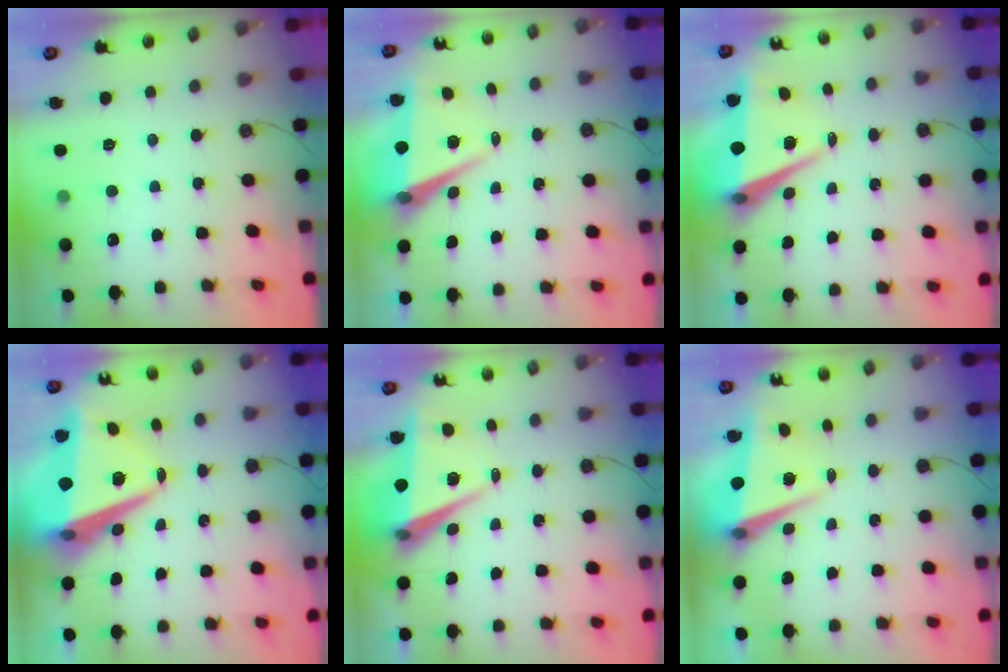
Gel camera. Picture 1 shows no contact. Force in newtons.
{"total": 7.6, "press": 6.3, "slide": 4.3}
{"total": 8.7, "press": 7.5, "slide": 4.3}
{"total": 16.3, "press": 16.0, "slide": 2.9}
{"total": 8.1, "press": 6.8, "slide": 4.4}
{"total": 8.0, "press": 7.2, "slide": 3.6}